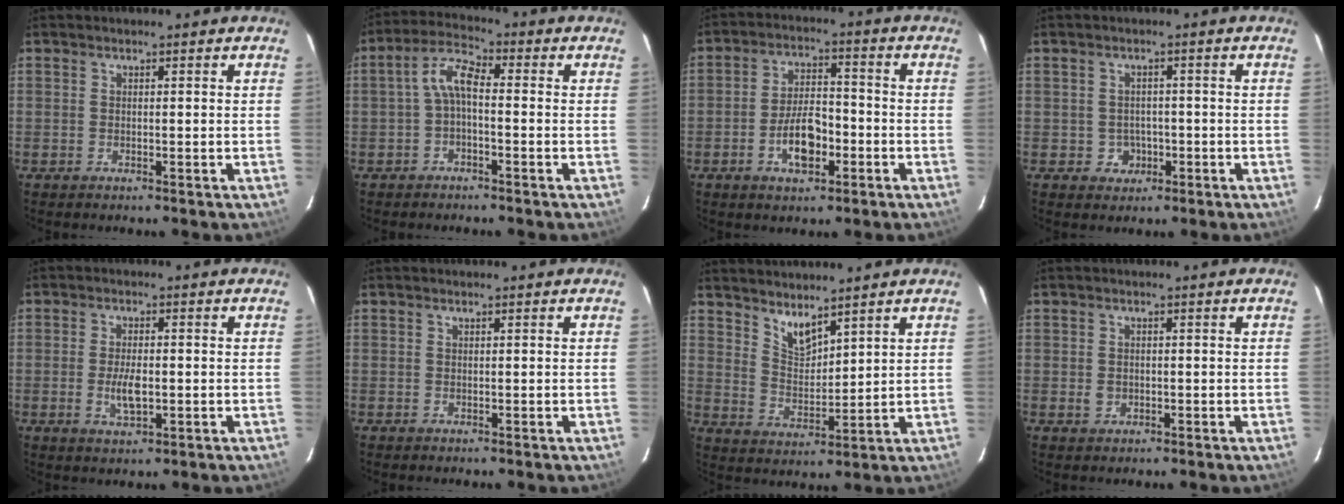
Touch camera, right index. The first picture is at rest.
{"total": 4.9, "force": [-1.1, 1.9, 4.3], "torque": [-0.096, 0.019, -0.025]}
{"total": 8.2, "force": [-3.2, 4.0, 6.4], "torque": [-0.120, 0.013, -0.048]}
{"total": 3.2, "force": [-0.9, 3.1, 0.4], "torque": [-0.012, 0.008, -0.004]}
{"total": 4.6, "force": [-0.8, 2.0, 4.1], "torque": [-0.078, -0.003, -0.011]}
{"total": 0.0}
{"total": 5.8, "force": [4.8, 1.7, 2.7], "torque": [-0.045, -0.007, 0.095]}
{"total": 1.5, "force": [-0.2, 1.4, 0.7], "torque": [-0.008, 0.003, 0.000]}